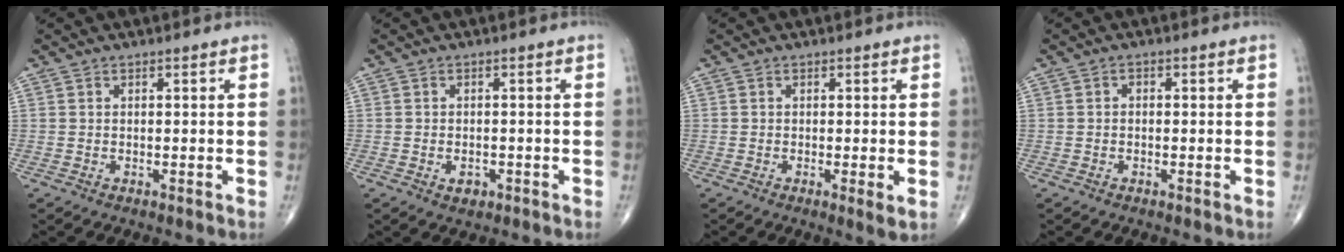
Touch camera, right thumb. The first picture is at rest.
{"total": 2.3, "force": [-1.0, 1.5, 1.4], "torque": [-0.016, 0.002, -0.010]}
{"total": 2.3, "force": [-0.4, 0.3, 2.2], "torque": [-0.042, -0.010, -0.009]}
{"total": 0.7, "force": [-0.2, 0.5, 0.4], "torque": [0.000, 0.000, -0.008]}